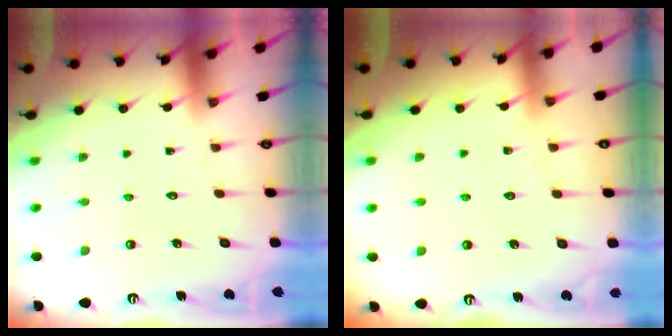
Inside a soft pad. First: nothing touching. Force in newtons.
{"total": 2.3, "press": 2.3, "slide": 0.3}